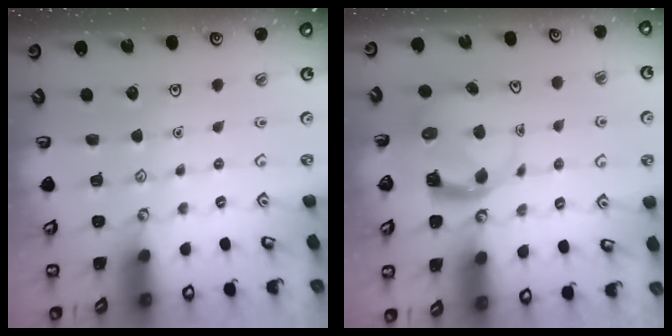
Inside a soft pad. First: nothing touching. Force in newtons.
{"total": 3.9, "press": 3.9, "slide": 0.3}